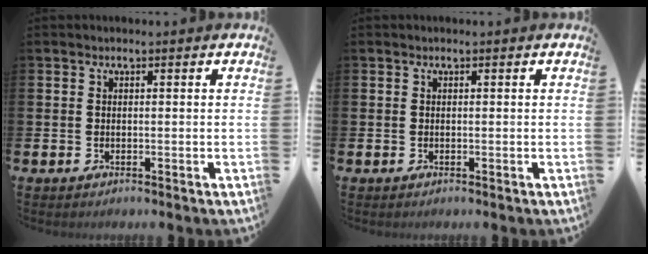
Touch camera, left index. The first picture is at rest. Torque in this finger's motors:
{"motor_torque": [-0.06, 0.00, -0.01, 0.00]}